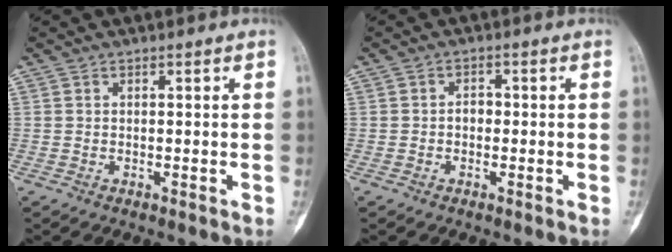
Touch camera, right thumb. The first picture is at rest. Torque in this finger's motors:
{"motor_torque": [0.71, 0.43, 0.19, 0.01, 0.03]}